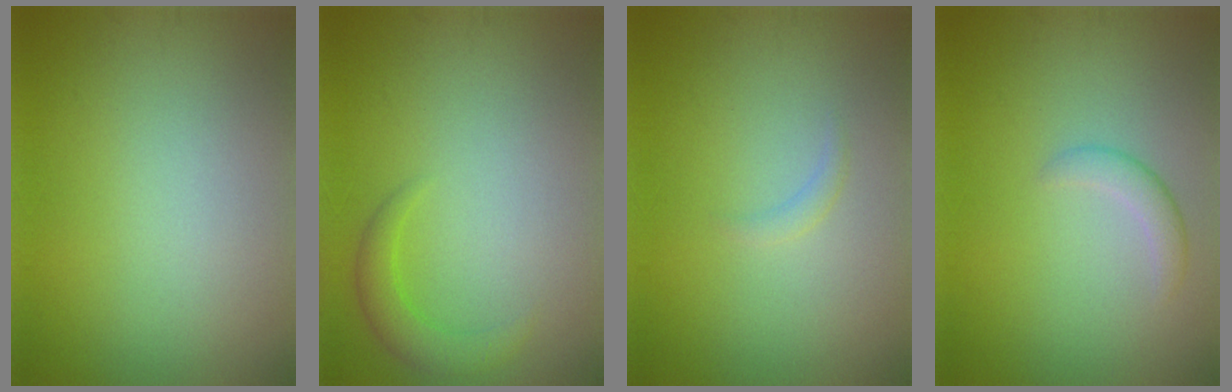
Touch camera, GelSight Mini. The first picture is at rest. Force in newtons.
{"total": 2.4, "press": 2.4, "slide": 0.2}
{"total": 0.8, "press": 0.8, "slide": 0.1}
{"total": 1.7, "press": 1.7, "slide": 0.1}